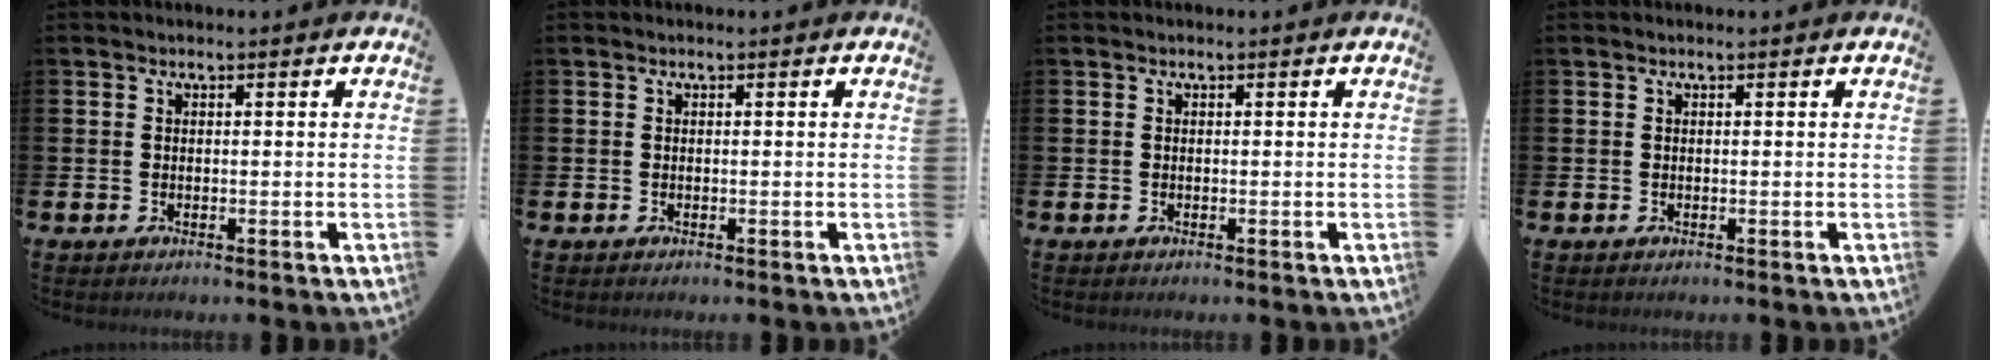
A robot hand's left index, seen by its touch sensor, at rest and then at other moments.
{"total": 0.0}
{"total": 0.0}
{"total": 0.0}